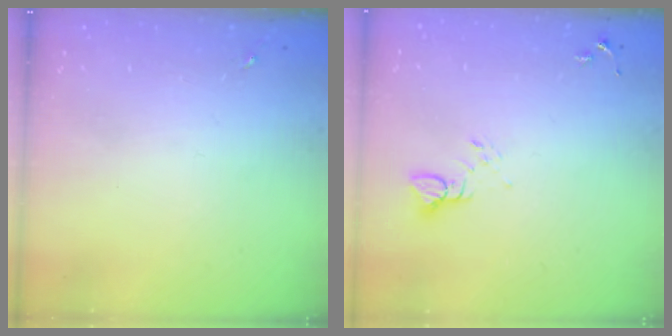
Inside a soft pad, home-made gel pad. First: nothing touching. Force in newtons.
{"total": 4.0, "press": 4.0, "slide": 0.3}